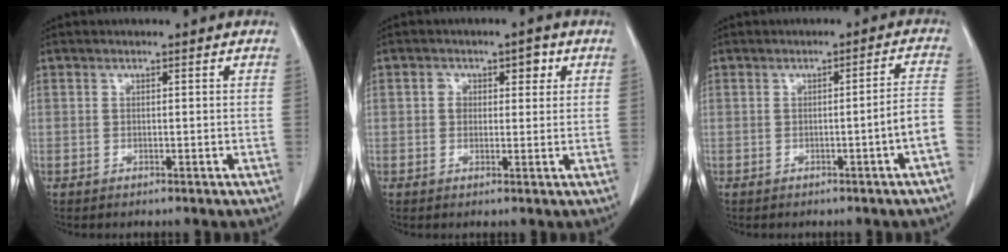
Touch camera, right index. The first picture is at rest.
{"total": 3.6, "force": [1.1, 2.5, 2.3], "torque": [-0.030, 0.013, 0.016]}
{"total": 4.6, "force": [-2.0, -0.9, 4.1], "torque": [-0.045, 0.009, -0.030]}